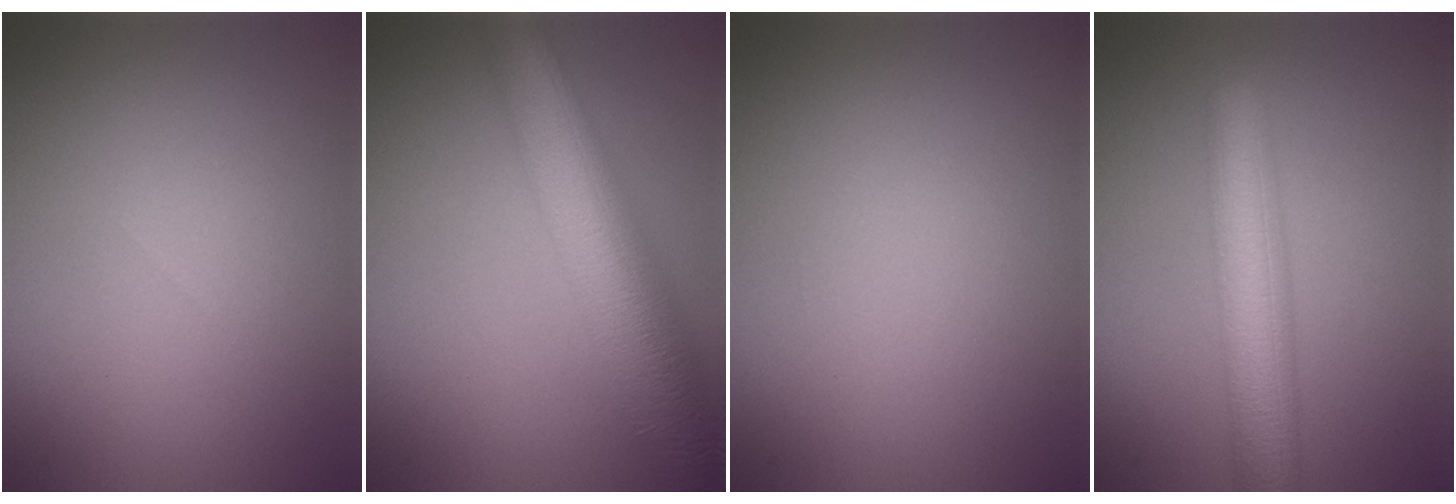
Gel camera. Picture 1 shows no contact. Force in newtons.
{"total": 11.1, "press": 11.0, "slide": 0.5}
{"total": 0.0}
{"total": 7.0, "press": 7.0, "slide": 0.2}